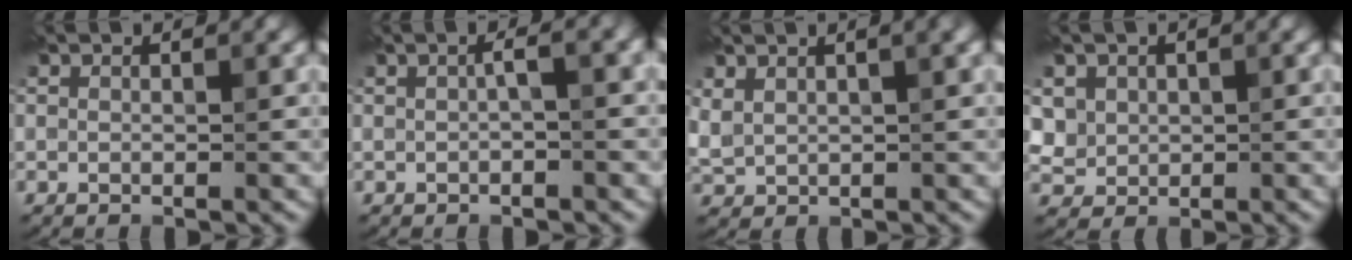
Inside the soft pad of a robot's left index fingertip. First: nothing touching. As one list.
[{"total": 1.8, "force": [-0.1, 0.4, 1.8], "torque": [-0.029, 0.009, -0.003]}, {"total": 4.1, "force": [2.5, 1.7, 2.8], "torque": [-0.059, 0.014, 0.049]}, {"total": 3.7, "force": [1.6, 3.1, 1.1], "torque": [-0.042, 0.006, 0.041]}]